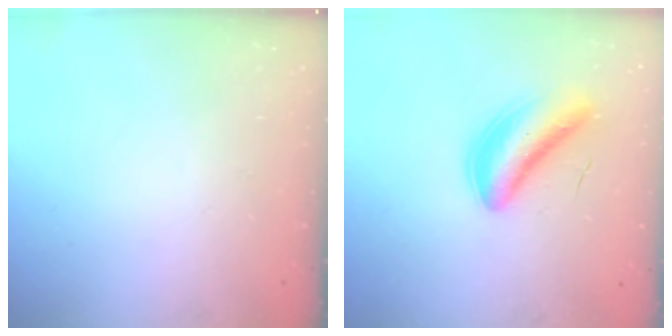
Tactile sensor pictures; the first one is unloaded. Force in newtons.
{"total": 5.9, "press": 5.7, "slide": 1.5}